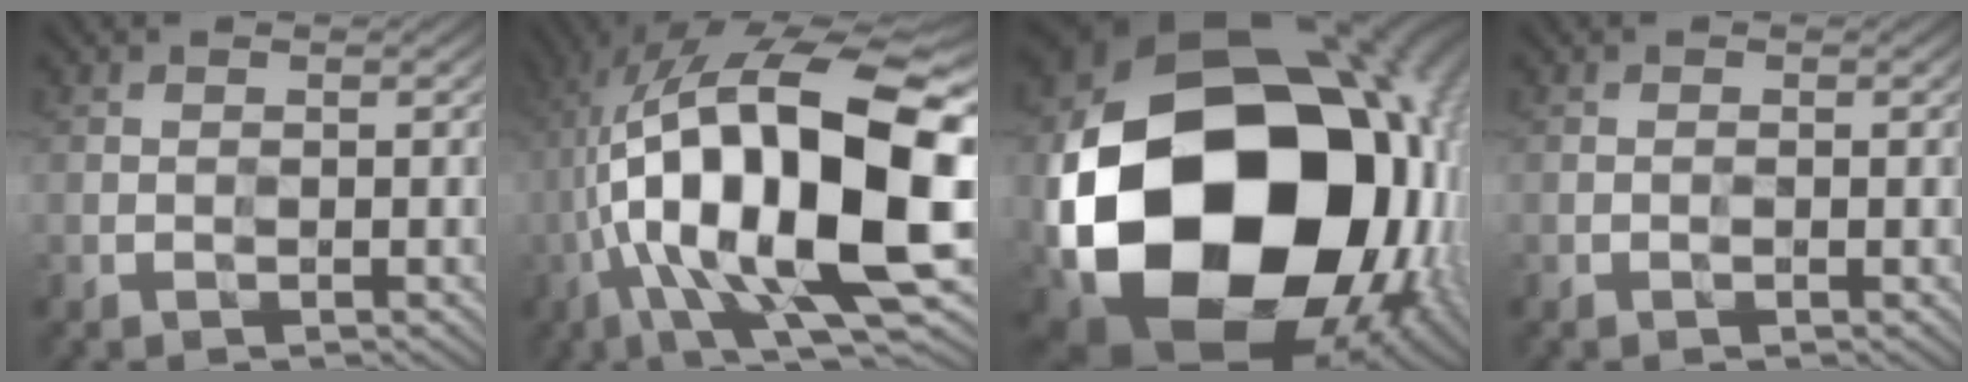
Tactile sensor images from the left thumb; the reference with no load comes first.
{"total": 19.9, "force": [-2.1, 7.2, 18.4], "torque": [-0.324, 0.012, -0.033]}
{"total": 22.8, "force": [-2.0, 18.2, 13.6], "torque": [-0.335, -0.073, 0.022]}
{"total": 0.0}